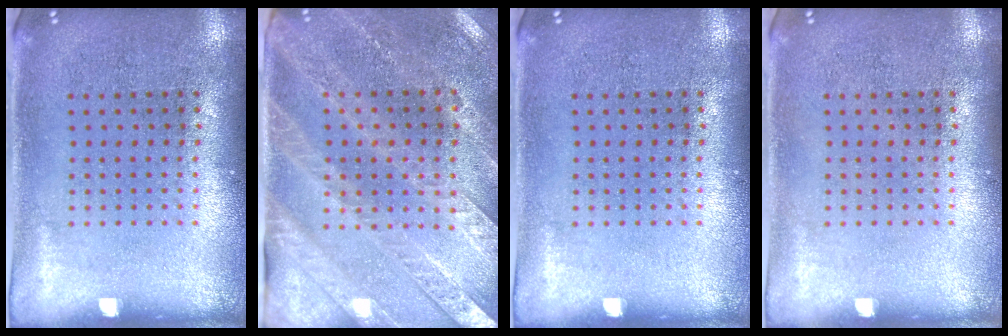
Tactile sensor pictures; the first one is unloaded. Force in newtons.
{"total": 2.8, "press": 2.6, "slide": 1.0}
{"total": 0.0}
{"total": 0.0}